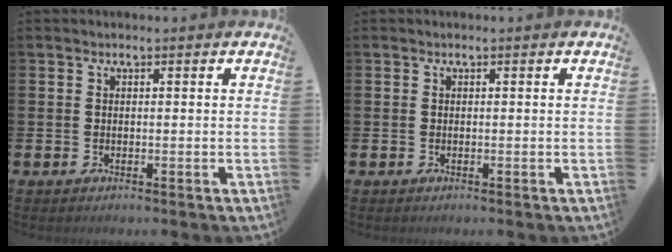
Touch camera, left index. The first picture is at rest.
{"total": 0.0}